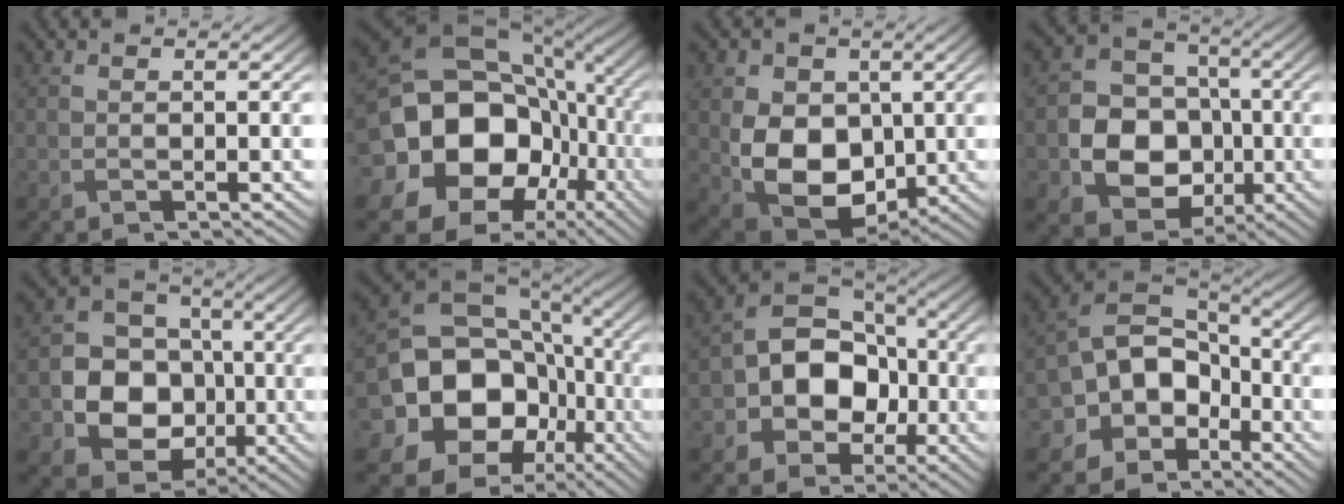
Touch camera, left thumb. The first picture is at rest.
{"total": 19.5, "force": [-2.9, 16.0, 10.8], "torque": [-0.240, -0.043, -0.034]}
{"total": 11.0, "force": [-0.4, 8.1, 7.4], "torque": [-0.155, -0.018, -0.008]}
{"total": 11.2, "force": [-2.6, 9.3, 5.7], "torque": [-0.112, -0.026, -0.070]}
{"total": 11.2, "force": [-2.3, 9.4, 5.6], "torque": [-0.114, -0.023, -0.065]}
{"total": 18.1, "force": [-4.1, 15.1, 9.0], "torque": [-0.204, -0.044, -0.065]}
{"total": 10.6, "force": [-2.3, 8.2, 6.4], "torque": [-0.110, -0.002, -0.058]}
{"total": 12.4, "force": [-4.2, 9.7, 6.5], "torque": [-0.138, -0.023, -0.092]}